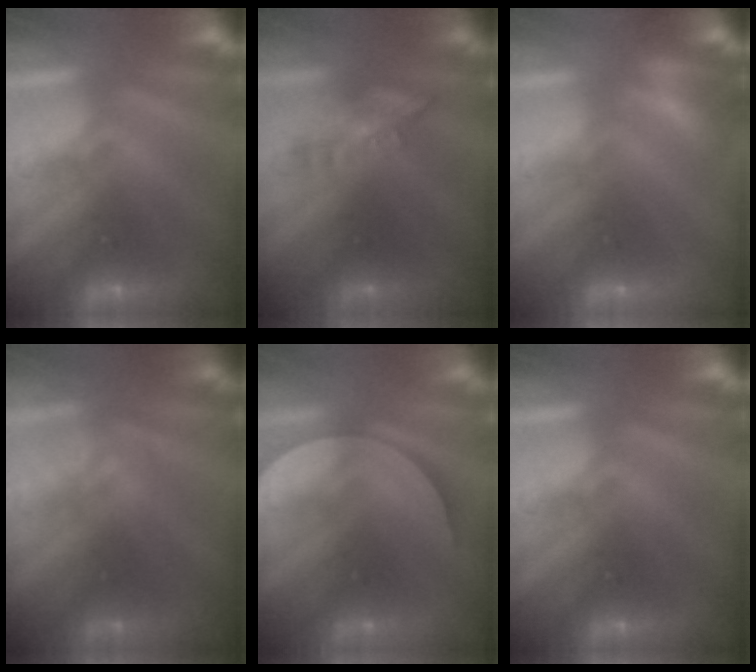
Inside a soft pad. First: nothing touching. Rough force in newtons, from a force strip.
{"total": 6.1}
{"total": 2.8}
{"total": 2.6}
{"total": 2.7}
{"total": 0.0}